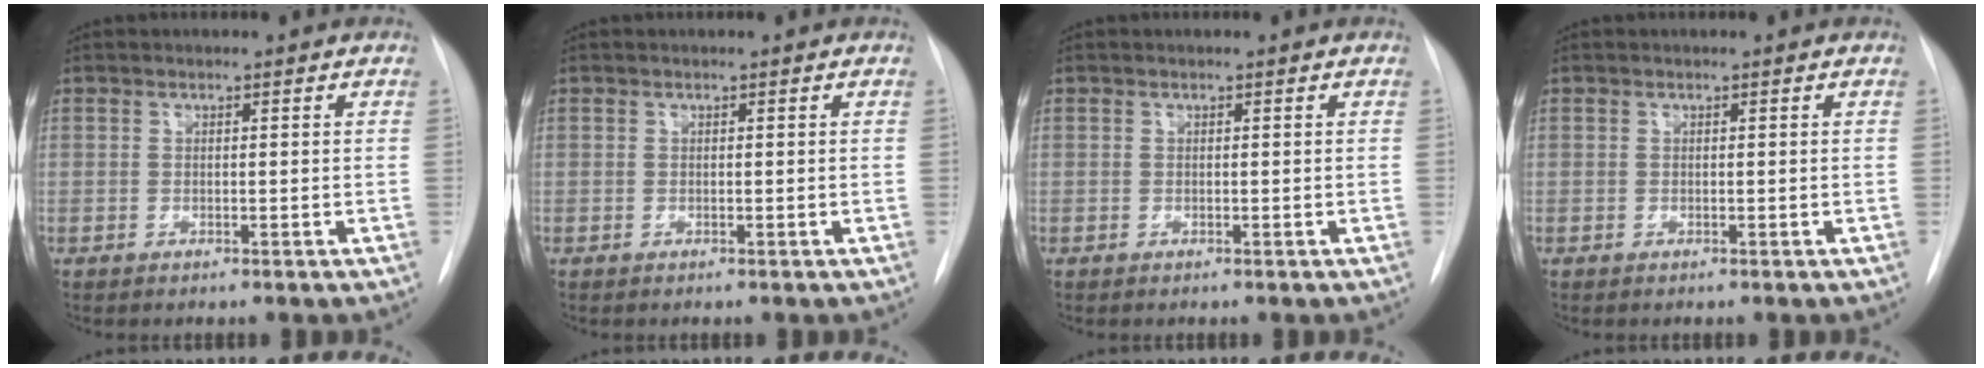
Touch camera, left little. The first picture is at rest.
{"total": 0.0}
{"total": 0.0}
{"total": 0.0}